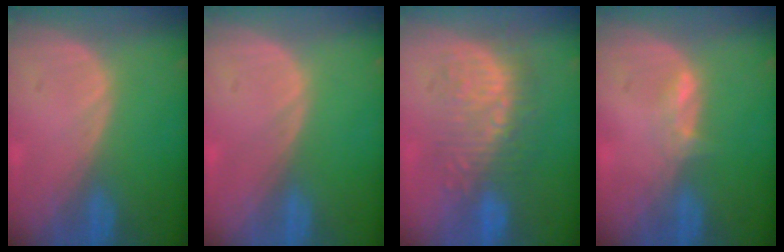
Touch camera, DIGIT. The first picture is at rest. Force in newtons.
{"total": 0.0}
{"total": 8.9, "press": 8.7, "slide": 1.8}
{"total": 1.7, "press": 1.7, "slide": 0.6}